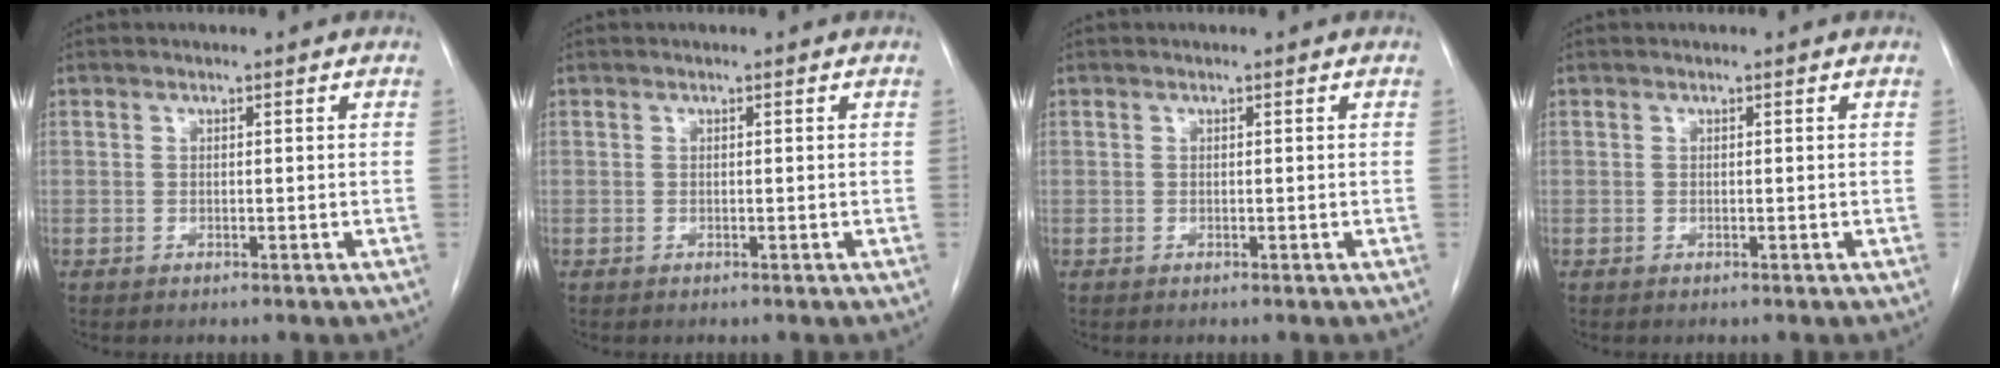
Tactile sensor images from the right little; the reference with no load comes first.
{"total": 0.0}
{"total": 0.0}
{"total": 0.0}